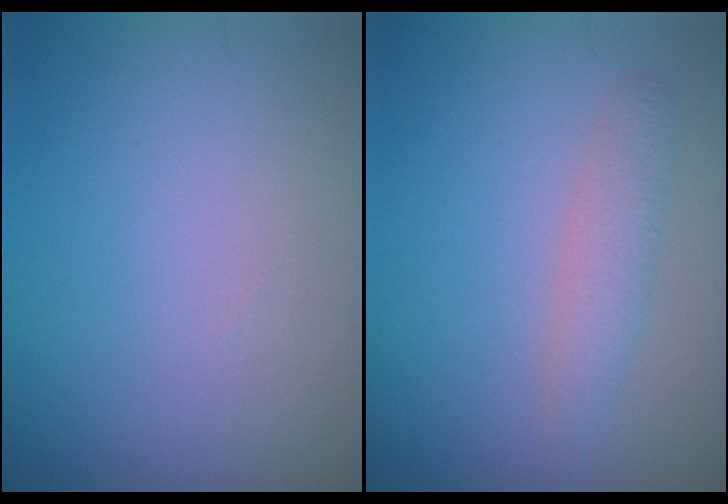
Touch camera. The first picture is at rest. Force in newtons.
{"total": 2.0, "press": 2.0, "slide": 0.1}